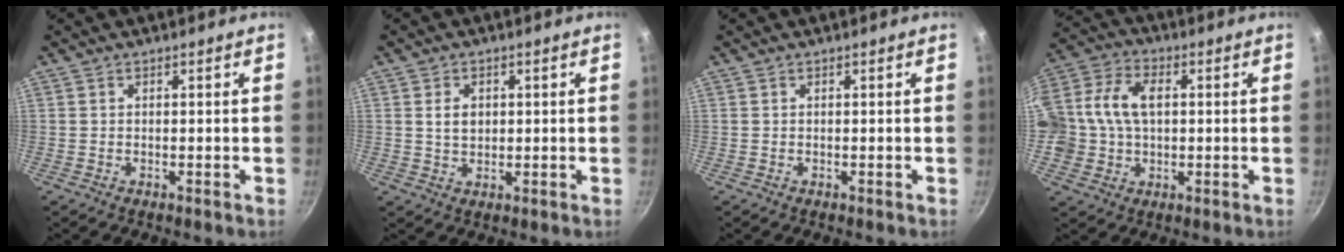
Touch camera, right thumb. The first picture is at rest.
{"total": 3.7, "force": [0.7, 2.7, 2.4], "torque": [-0.031, -0.002, 0.016]}
{"total": 0.0}
{"total": 12.3, "force": [1.1, 9.1, 8.2], "torque": [-0.143, 0.018, 0.008]}